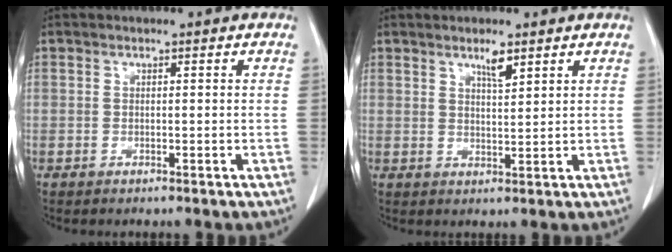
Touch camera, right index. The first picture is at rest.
{"total": 2.8, "force": [1.9, 0.4, 2.0], "torque": [-0.037, -0.002, 0.035]}